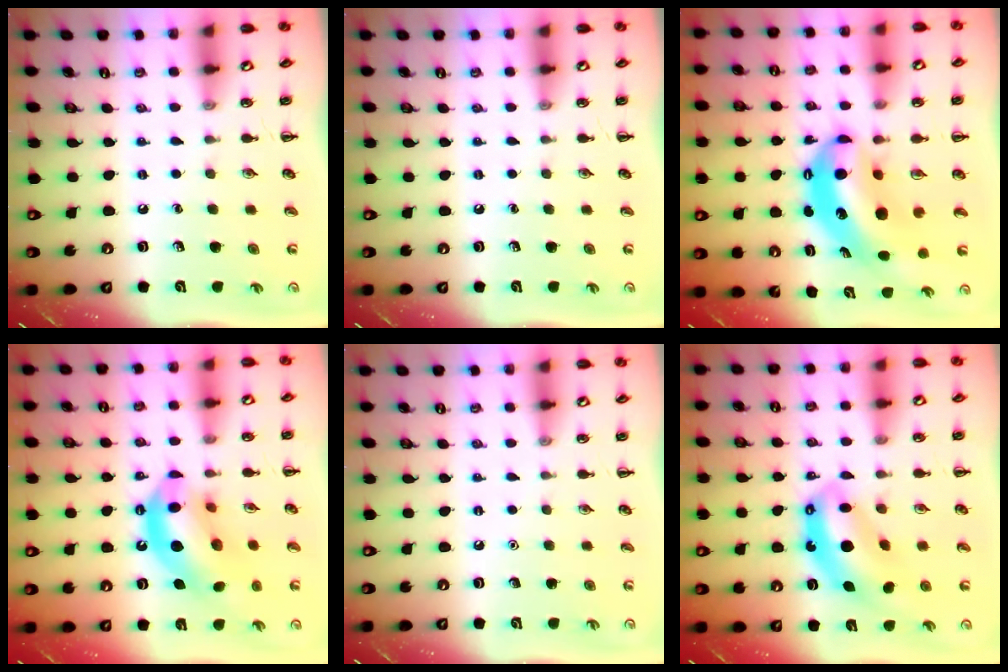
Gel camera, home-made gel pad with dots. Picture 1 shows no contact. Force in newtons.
{"total": 0.0}
{"total": 10.2, "press": 9.9, "slide": 2.3}
{"total": 16.0, "press": 15.3, "slide": 4.6}
{"total": 1.6, "press": 1.6, "slide": 0.1}
{"total": 10.9, "press": 10.5, "slide": 3.0}